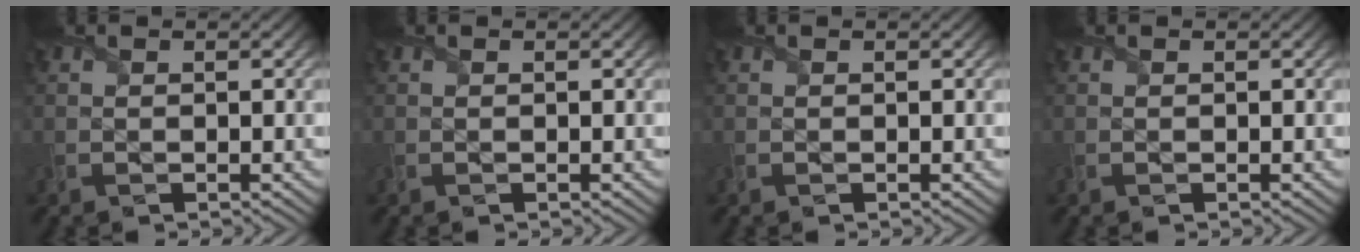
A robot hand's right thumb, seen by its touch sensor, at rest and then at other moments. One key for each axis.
{"total": 0.0}
{"total": 0.0}
{"total": 0.0}